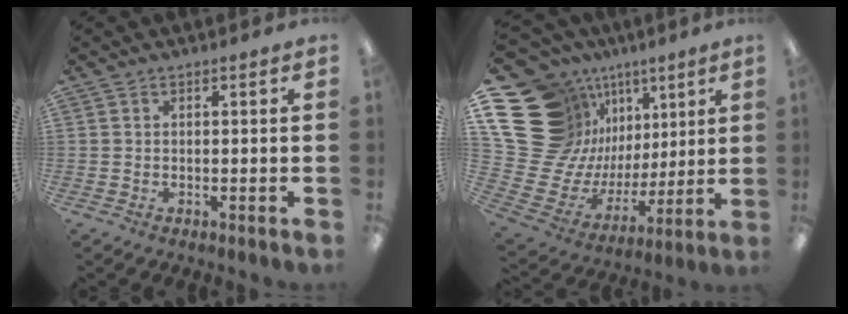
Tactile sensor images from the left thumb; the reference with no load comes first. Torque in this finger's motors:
{"motor_torque": [0.53, 0.97, 1.59, -1.18, 0.54]}